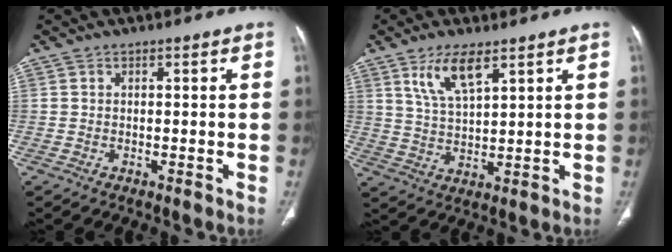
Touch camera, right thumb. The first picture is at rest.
{"total": 7.7, "force": [4.6, 2.5, 5.7], "torque": [-0.110, -0.023, 0.095]}